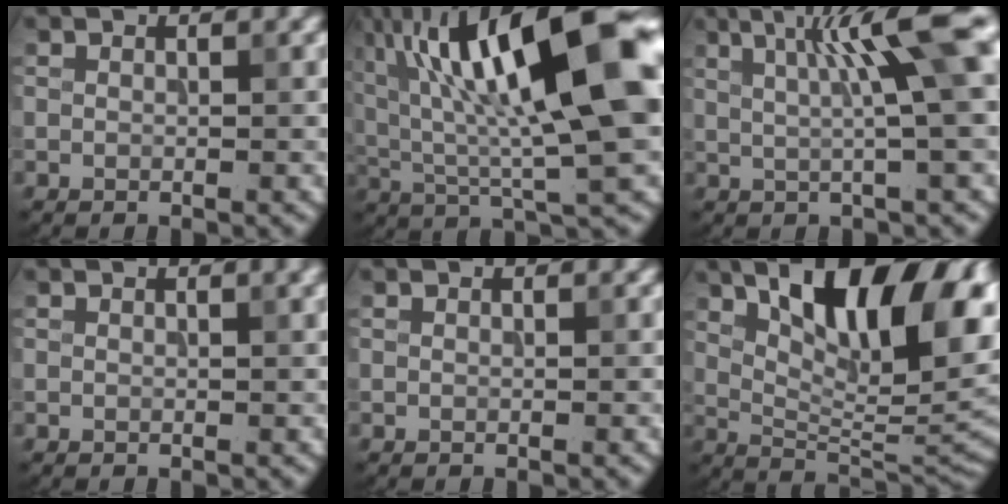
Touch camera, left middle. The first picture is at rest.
{"total": 16.3, "force": [4.5, 4.2, 15.1], "torque": [-0.240, 0.027, 0.067]}
{"total": 8.6, "force": [2.6, 1.0, 8.1], "torque": [-0.110, 0.013, 0.038]}
{"total": 1.4, "force": [0.6, 0.4, 1.2], "torque": [-0.014, 0.004, 0.007]}
{"total": 0.0}
{"total": 14.3, "force": [5.6, 5.5, 11.9], "torque": [-0.175, 0.010, 0.097]}